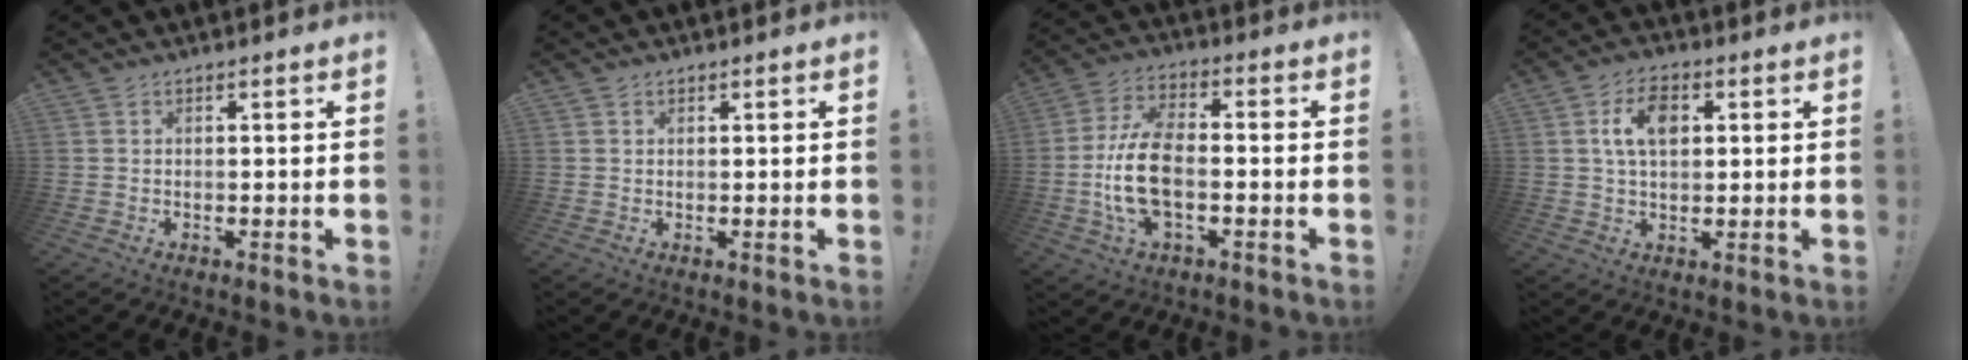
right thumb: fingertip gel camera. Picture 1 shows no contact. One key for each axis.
{"total": 0.8, "fx": 0.7, "fy": 0.5, "fz": 0.0, "tx": 0.003, "ty": -0.002, "tz": 0.013}
{"total": 14.8, "fx": -3.3, "fy": 7.7, "fz": 12.3, "tx": -0.247, "ty": 0.003, "tz": -0.056}
{"total": 8.8, "fx": 2.3, "fy": 5.4, "fz": 6.6, "tx": -0.104, "ty": 0.007, "tz": 0.041}